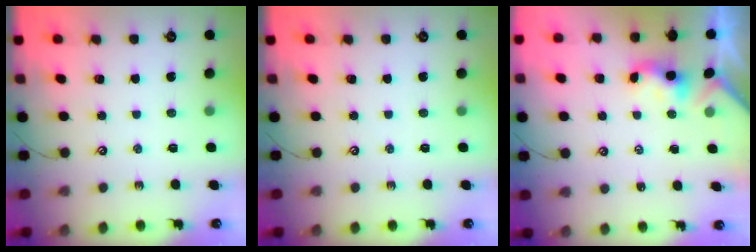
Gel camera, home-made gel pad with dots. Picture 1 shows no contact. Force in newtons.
{"total": 0.0}
{"total": 0.9, "press": 0.8, "slide": 0.4}